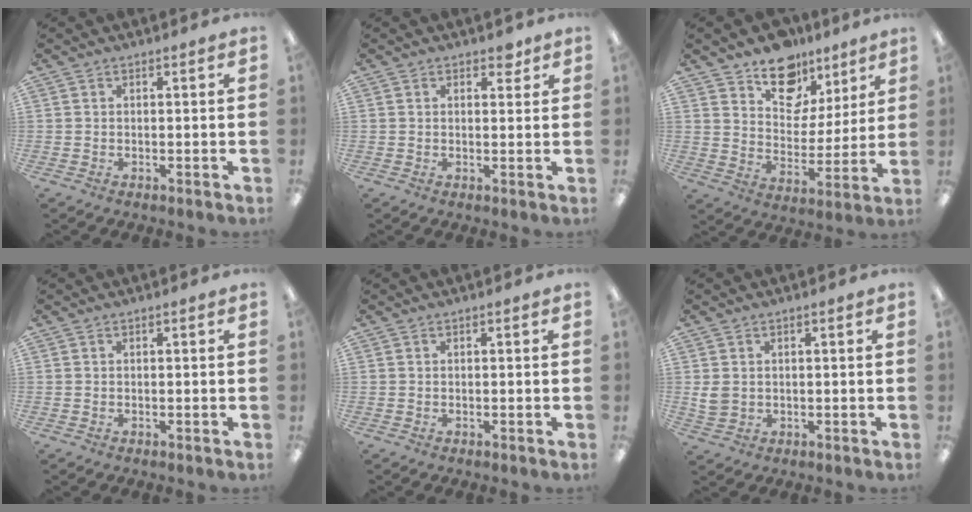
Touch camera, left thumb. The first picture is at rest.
{"total": 2.5, "force": [1.6, 1.5, 1.3], "torque": [-0.003, -0.005, 0.023]}
{"total": 13.8, "force": [10.0, 8.6, 4.0], "torque": [-0.056, -0.069, 0.185]}
{"total": 0.0}
{"total": 0.0}
{"total": 3.4, "force": [0.8, 2.7, 1.9], "torque": [-0.029, 0.002, 0.015]}